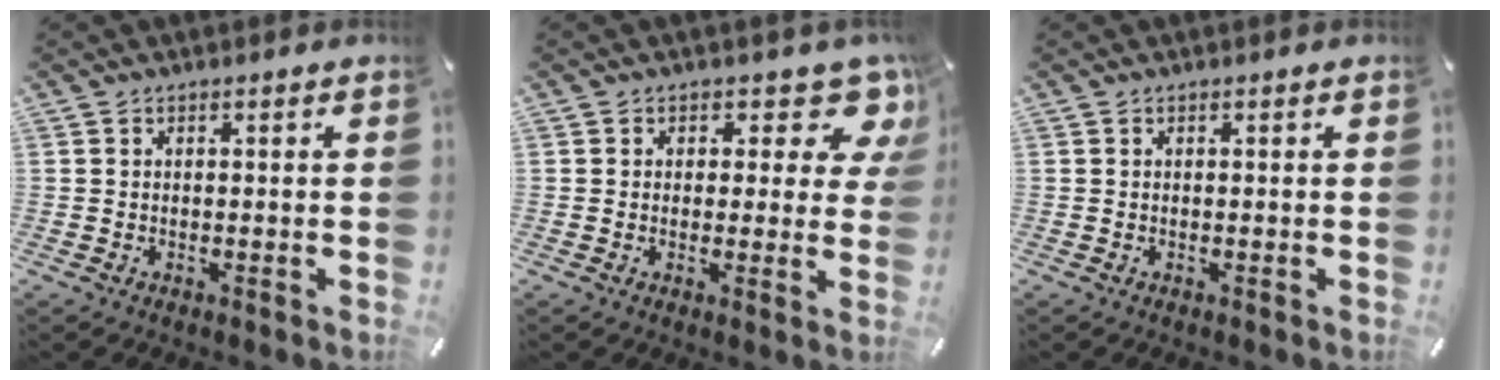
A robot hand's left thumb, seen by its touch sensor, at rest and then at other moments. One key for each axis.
{"total": 8.2, "fx": 4.7, "fy": 4.6, "fz": 4.9, "tx": -0.045, "ty": -0.035, "tz": 0.076}
{"total": 0.0}